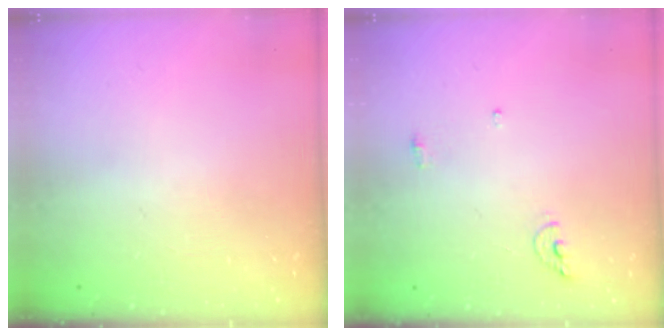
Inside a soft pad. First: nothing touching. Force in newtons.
{"total": 6.3, "press": 6.3, "slide": 0.3}